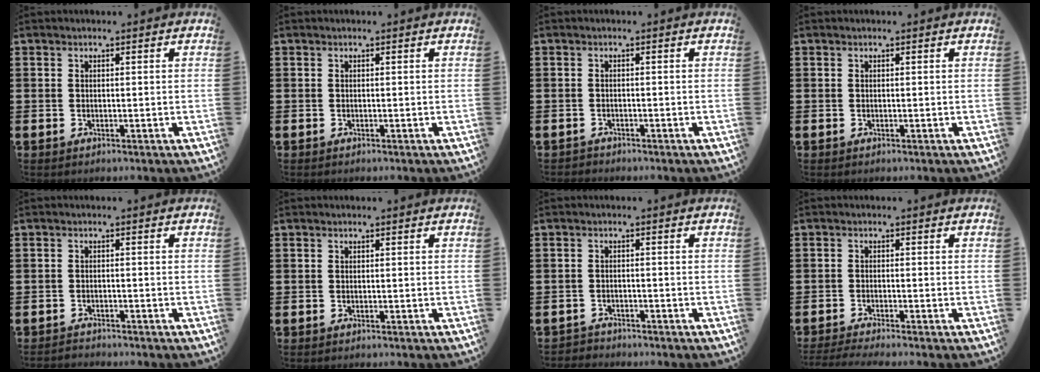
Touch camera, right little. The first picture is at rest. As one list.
[{"total": 0.0}, {"total": 0.6, "force": [-0.6, 0.2, -0.1], "torque": [0.000, 0.001, -0.014]}, {"total": 0.0}, {"total": 1.0, "force": [-1.0, 0.1, -0.1], "torque": [-0.002, 0.004, -0.022]}, {"total": 0.0}, {"total": 1.2, "force": [-1.2, 0.3, -0.2], "torque": [0.000, 0.004, -0.028]}, {"total": 1.3, "force": [-1.0, 0.0, 0.7], "torque": [-0.012, 0.002, -0.020]}]